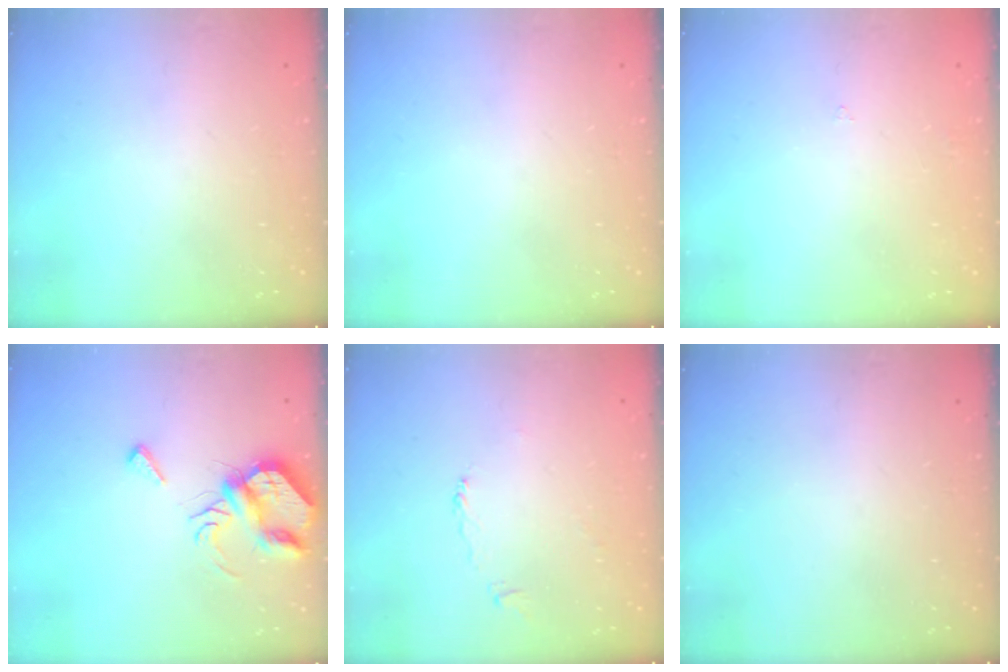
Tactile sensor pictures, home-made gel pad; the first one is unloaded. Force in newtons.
{"total": 0.0}
{"total": 1.6, "press": 1.5, "slide": 0.4}
{"total": 8.3, "press": 8.2, "slide": 0.6}
{"total": 2.2, "press": 2.2, "slide": 0.4}
{"total": 0.0}